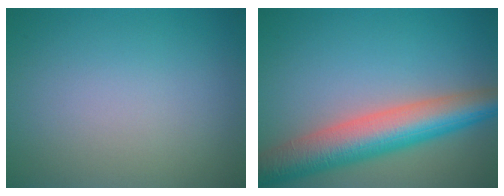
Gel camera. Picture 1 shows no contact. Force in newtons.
{"total": 8.2, "press": 8.2, "slide": 0.3}